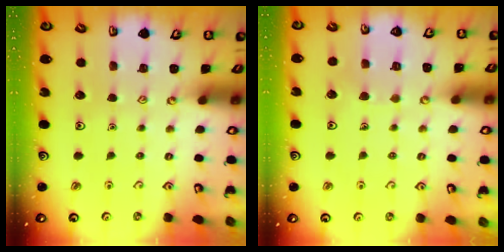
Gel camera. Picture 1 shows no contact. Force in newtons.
{"total": 4.9, "press": 4.9, "slide": 0.3}